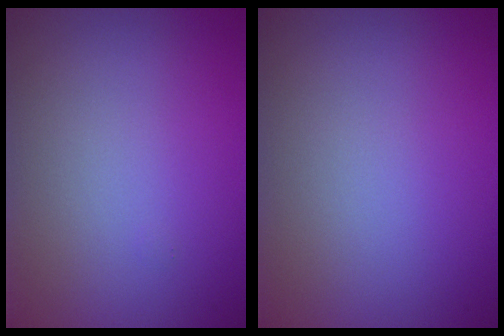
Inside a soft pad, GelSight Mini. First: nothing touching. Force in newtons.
{"total": 0.0}